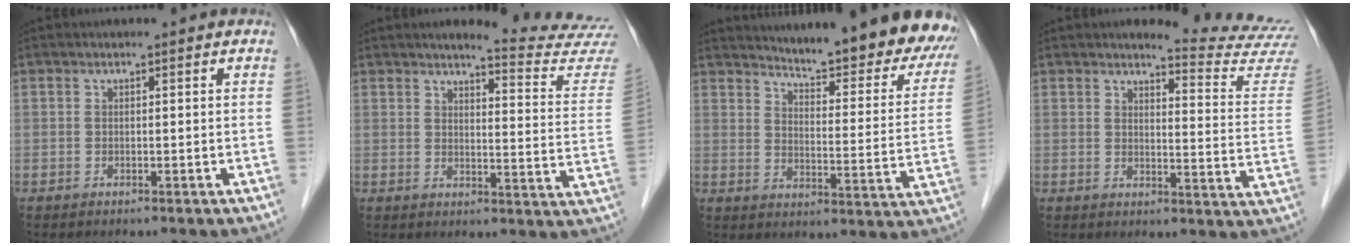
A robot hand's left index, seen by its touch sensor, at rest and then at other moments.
{"total": 14.2, "force": [13.9, -1.0, 2.8], "torque": [-0.028, -0.109, 0.142]}
{"total": 22.5, "force": [20.6, 3.1, 8.6], "torque": [-0.112, -0.083, 0.245]}
{"total": 12.9, "force": [12.7, -1.4, 1.5], "torque": [-0.013, -0.118, 0.128]}